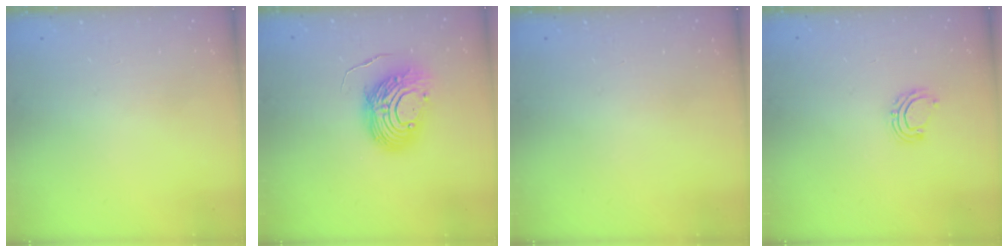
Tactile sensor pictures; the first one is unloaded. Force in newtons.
{"total": 12.7, "press": 12.6, "slide": 1.3}
{"total": 0.0}
{"total": 6.3, "press": 6.2, "slide": 1.3}